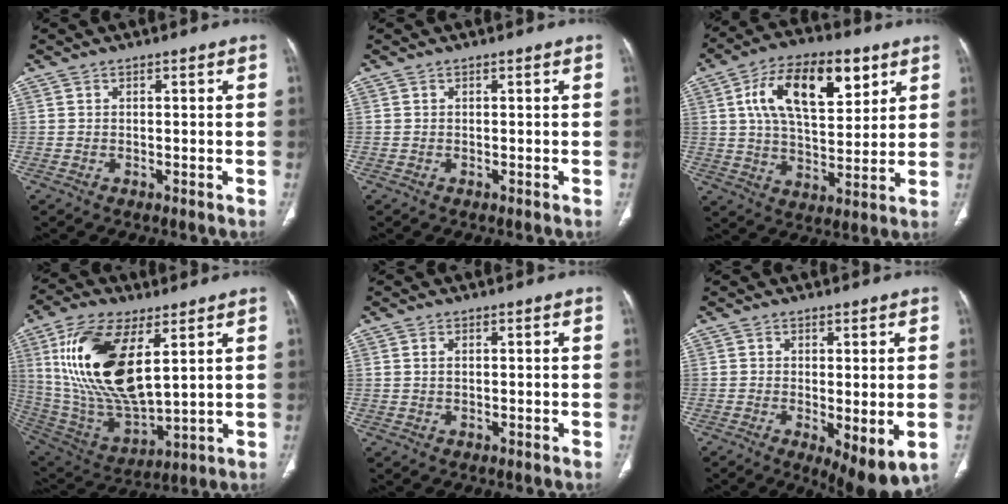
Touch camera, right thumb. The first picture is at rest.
{"total": 0.0}
{"total": 18.1, "force": [7.2, 9.0, 13.9], "torque": [-0.203, -0.012, 0.122]}
{"total": 22.2, "force": [6.9, 10.0, 18.6], "torque": [-0.365, -0.029, 0.139]}
{"total": 1.1, "force": [0.3, 0.5, 0.8], "torque": [-0.021, 0.003, 0.009]}
{"total": 7.8, "force": [-2.0, 2.7, 7.1], "torque": [-0.108, -0.025, -0.026]}